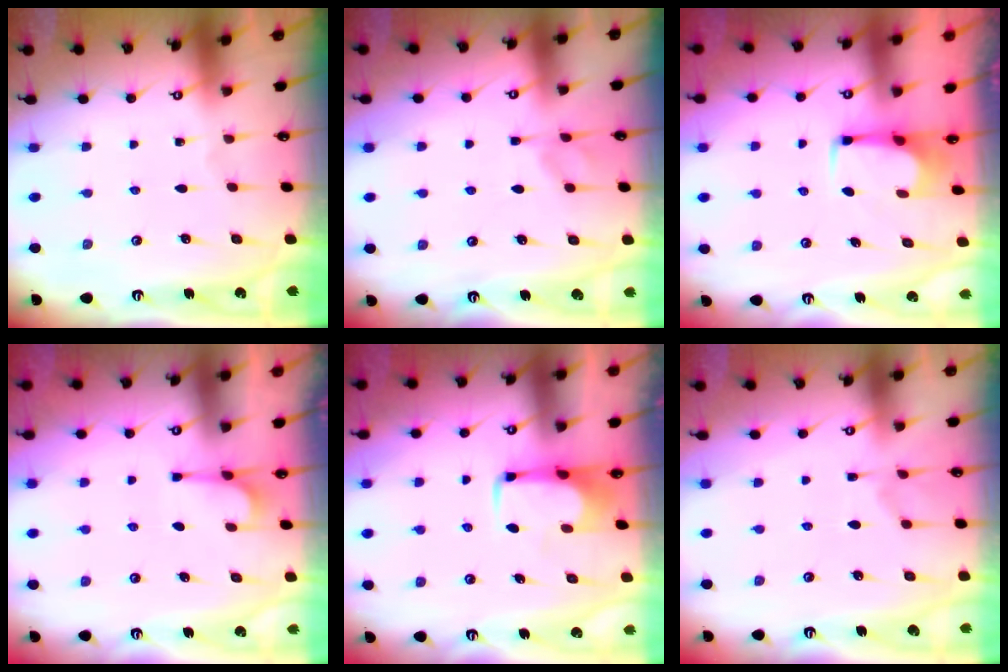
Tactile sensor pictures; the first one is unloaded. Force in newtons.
{"total": 4.3, "press": 4.3, "slide": 0.7}
{"total": 2.7, "press": 2.6, "slide": 0.4}
{"total": 1.2, "press": 0.4, "slide": 1.1}
{"total": 1.5, "press": 1.5, "slide": 0.2}
{"total": 2.2, "press": 1.8, "slide": 1.3}